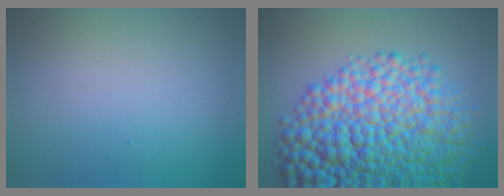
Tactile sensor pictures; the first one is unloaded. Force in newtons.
{"total": 13.0, "press": 13.0, "slide": 0.4}